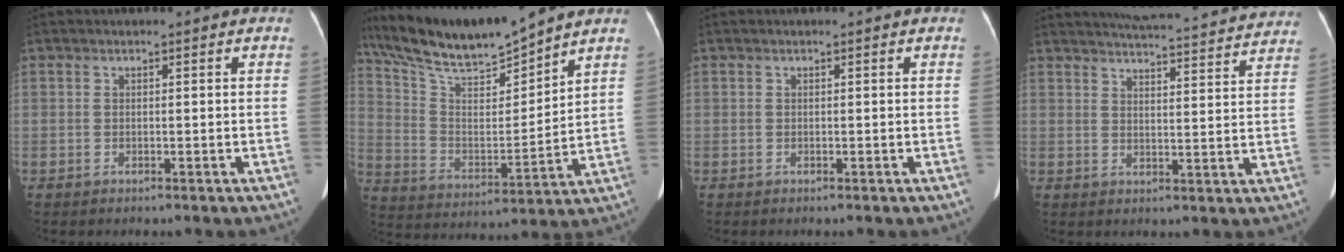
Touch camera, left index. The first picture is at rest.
{"total": 15.4, "force": [14.0, 0.9, 6.4], "torque": [-0.132, 0.003, 0.262]}
{"total": 0.0}
{"total": 23.1, "force": [21.8, 2.7, 7.2], "torque": [-0.106, -0.021, 0.261]}